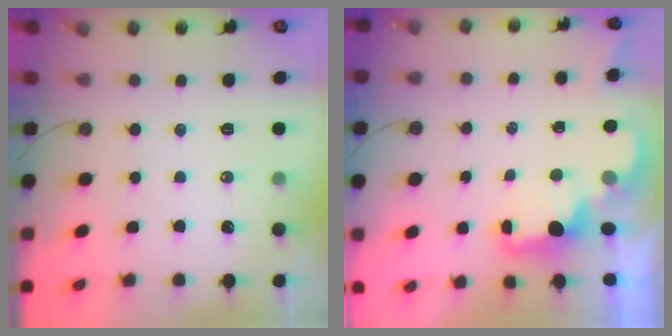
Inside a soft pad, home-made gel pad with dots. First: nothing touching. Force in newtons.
{"total": 2.0, "press": 1.9, "slide": 0.8}